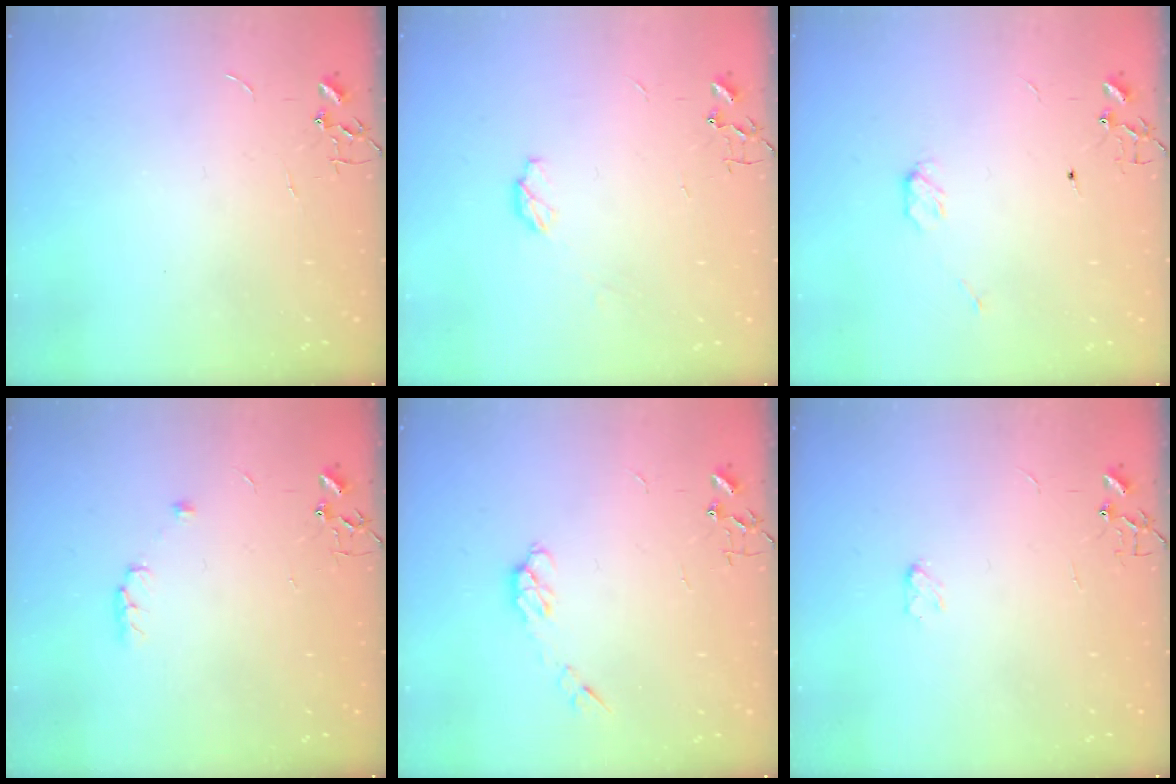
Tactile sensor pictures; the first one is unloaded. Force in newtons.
{"total": 4.4, "press": 4.3, "slide": 0.2}
{"total": 4.0, "press": 4.0, "slide": 0.2}
{"total": 5.3, "press": 5.2, "slide": 0.8}
{"total": 4.5, "press": 4.5, "slide": 0.7}
{"total": 2.9, "press": 2.9, "slide": 0.5}